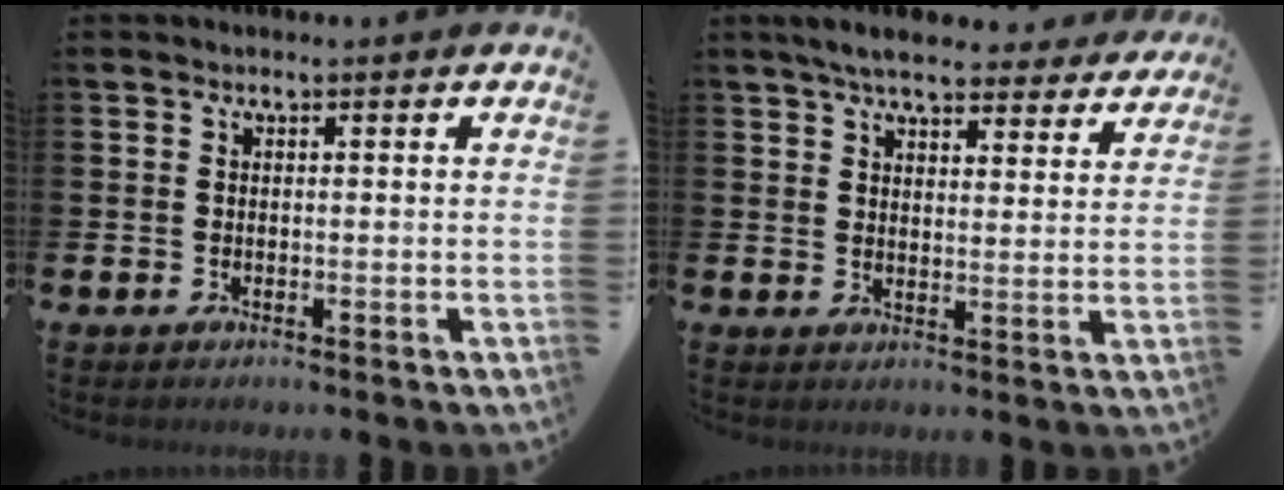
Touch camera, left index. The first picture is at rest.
{"total": 6.3, "force": [5.9, 1.3, 1.8], "torque": [-0.041, -0.029, 0.103]}